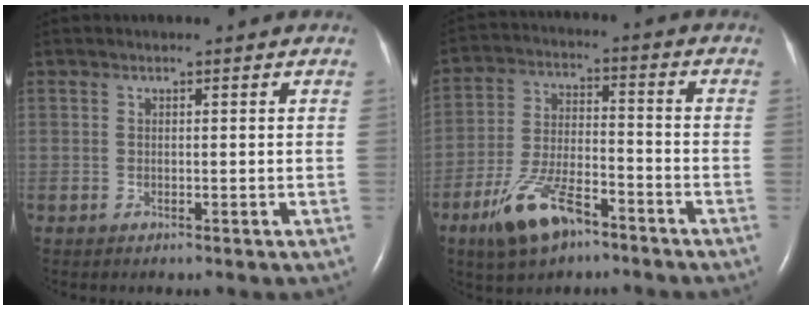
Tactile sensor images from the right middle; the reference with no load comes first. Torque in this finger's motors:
{"motor_torque": [1.08, -1.06, 0.24, 0.10]}